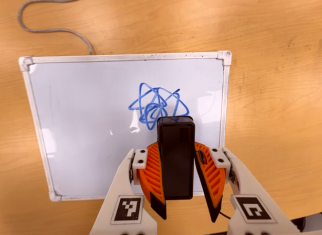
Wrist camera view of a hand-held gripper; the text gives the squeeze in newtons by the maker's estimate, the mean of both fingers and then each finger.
{"total": 6.6, "left": 6.4, "right": 6.8}